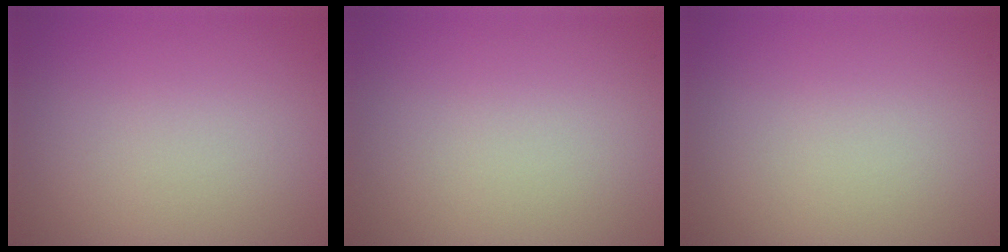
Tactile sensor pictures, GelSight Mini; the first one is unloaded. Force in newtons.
{"total": 0.0}
{"total": 0.0}